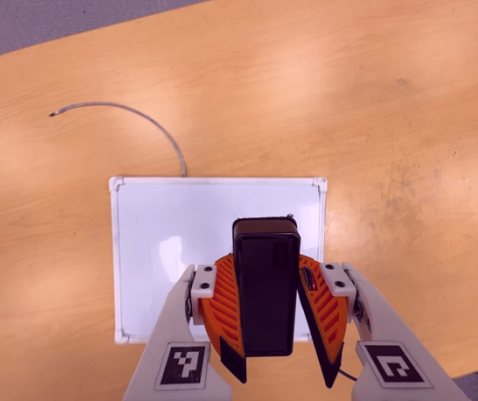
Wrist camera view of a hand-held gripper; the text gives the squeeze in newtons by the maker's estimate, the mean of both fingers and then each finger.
{"total": 8.0, "left": 7.9, "right": 8.0}